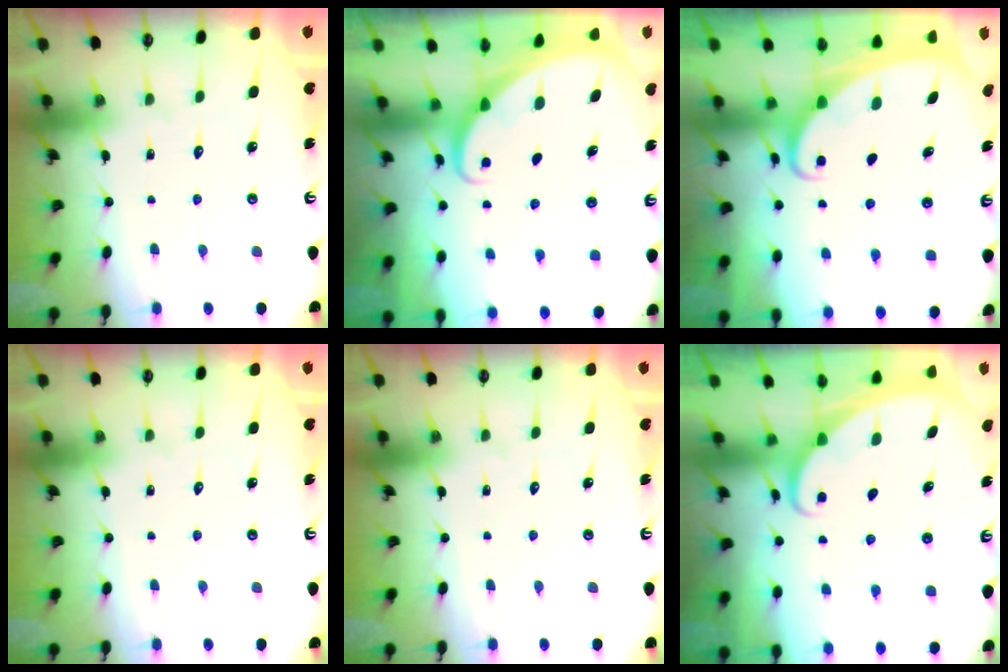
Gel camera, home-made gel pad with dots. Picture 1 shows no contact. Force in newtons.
{"total": 1.6, "press": 1.6, "slide": 0.0}
{"total": 2.4, "press": 2.3, "slide": 0.3}
{"total": 0.0}
{"total": 0.0}
{"total": 1.6, "press": 1.6, "slide": 0.0}